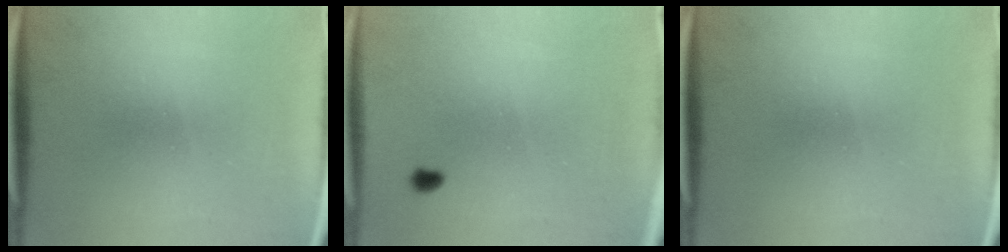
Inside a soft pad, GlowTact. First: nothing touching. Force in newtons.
{"total": 1.0}
{"total": 0.0}